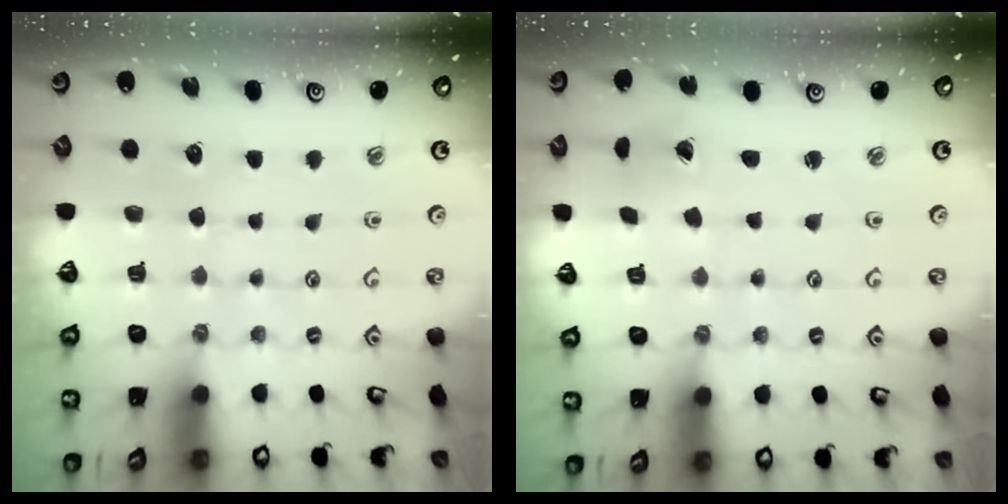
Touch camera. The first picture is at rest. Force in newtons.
{"total": 1.3, "press": 1.3, "slide": 0.3}